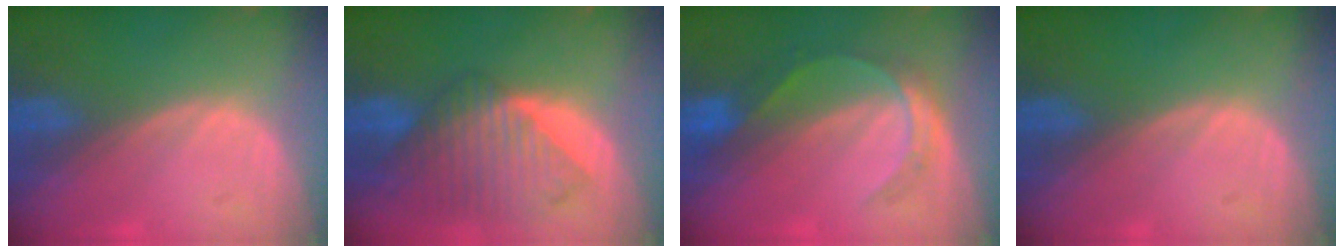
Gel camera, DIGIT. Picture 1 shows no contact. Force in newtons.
{"total": 9.8, "press": 8.6, "slide": 4.8}
{"total": 5.3, "press": 5.0, "slide": 1.7}
{"total": 0.0}